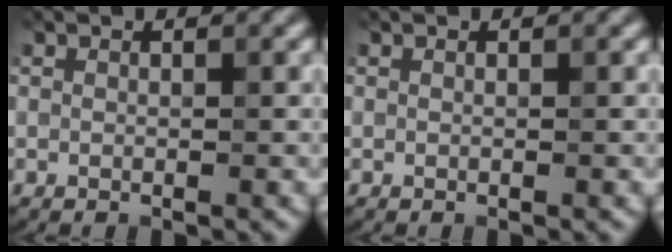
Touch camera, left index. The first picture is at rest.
{"total": 0.0}